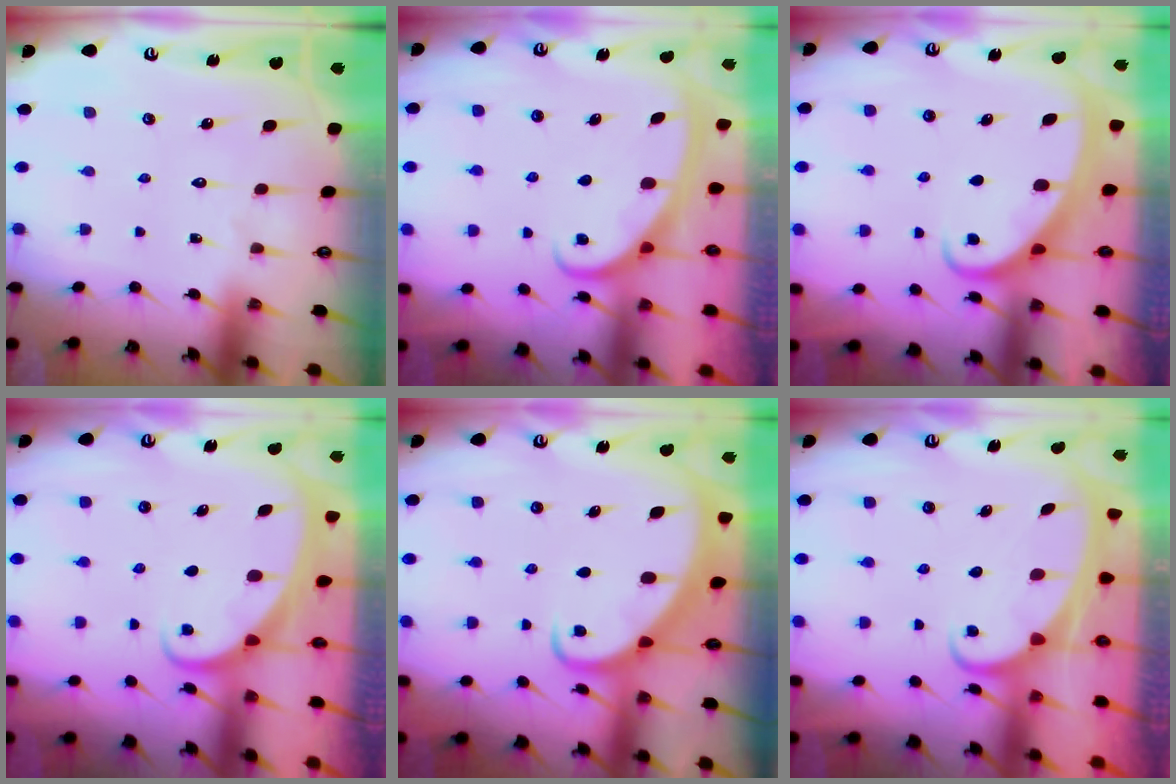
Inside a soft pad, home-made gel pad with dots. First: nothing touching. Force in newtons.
{"total": 2.8, "press": 2.8, "slide": 0.4}
{"total": 2.6, "press": 2.6, "slide": 0.3}
{"total": 1.8, "press": 1.8, "slide": 0.2}
{"total": 2.0, "press": 2.0, "slide": 0.3}
{"total": 2.5, "press": 2.5, "slide": 0.3}